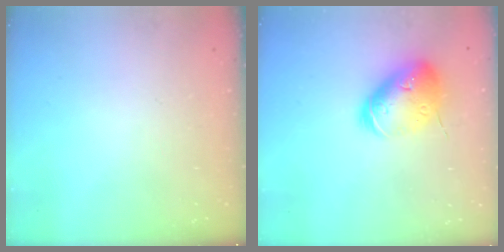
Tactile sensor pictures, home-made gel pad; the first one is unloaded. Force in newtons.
{"total": 17.8, "press": 17.5, "slide": 2.9}